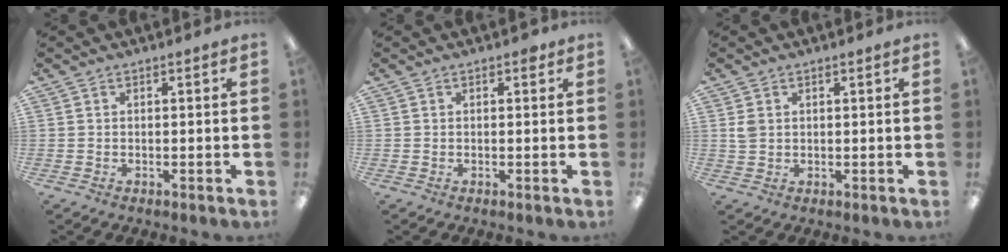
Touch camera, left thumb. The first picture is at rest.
{"total": 1.1, "force": [0.6, 0.6, 0.7], "torque": [-0.007, 0.000, 0.009]}
{"total": 2.4, "force": [0.9, 1.9, 1.3], "torque": [-0.020, 0.002, 0.013]}